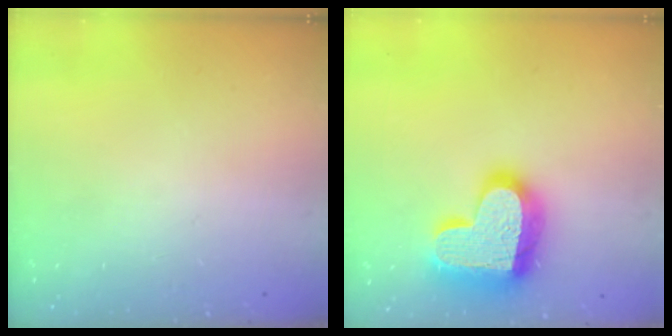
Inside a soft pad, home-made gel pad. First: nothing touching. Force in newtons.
{"total": 21.5, "press": 21.5, "slide": 1.6}